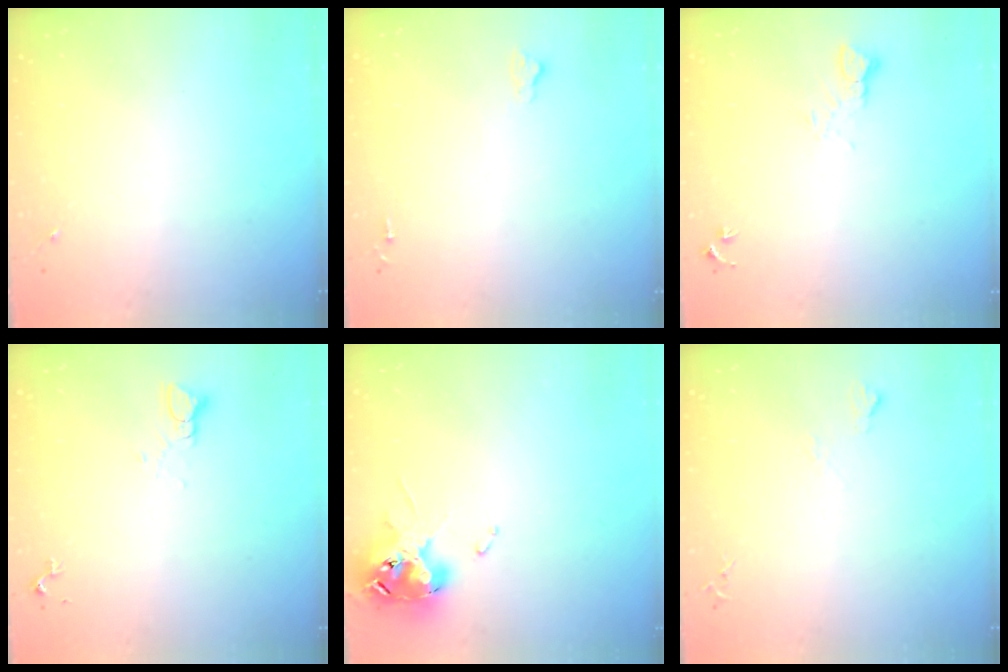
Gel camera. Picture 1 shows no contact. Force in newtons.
{"total": 2.6, "press": 2.5, "slide": 0.3}
{"total": 3.9, "press": 3.8, "slide": 0.4}
{"total": 3.2, "press": 3.2, "slide": 0.2}
{"total": 12.6, "press": 12.5, "slide": 1.7}
{"total": 4.0, "press": 4.0, "slide": 0.6}